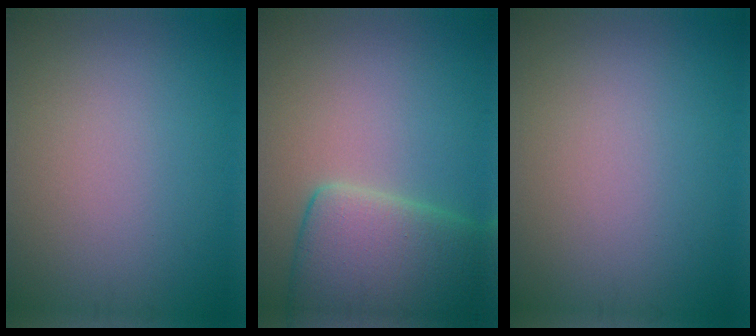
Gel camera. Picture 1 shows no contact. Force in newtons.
{"total": 7.7, "press": 7.6, "slide": 0.5}
{"total": 0.0}